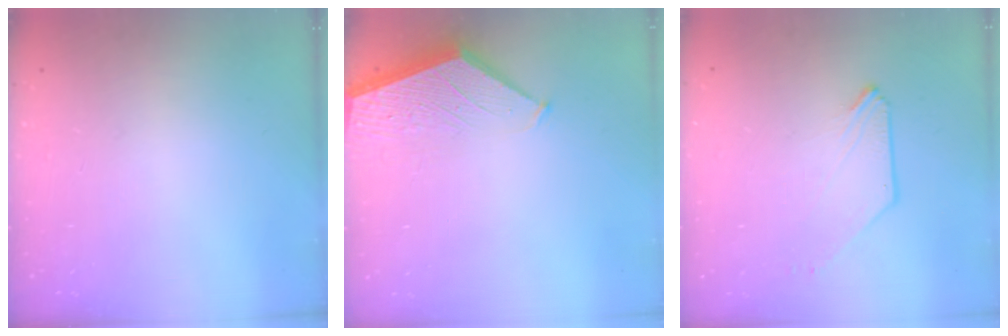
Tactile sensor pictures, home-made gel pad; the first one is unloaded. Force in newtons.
{"total": 1.4, "press": 1.4, "slide": 0.2}
{"total": 0.0}